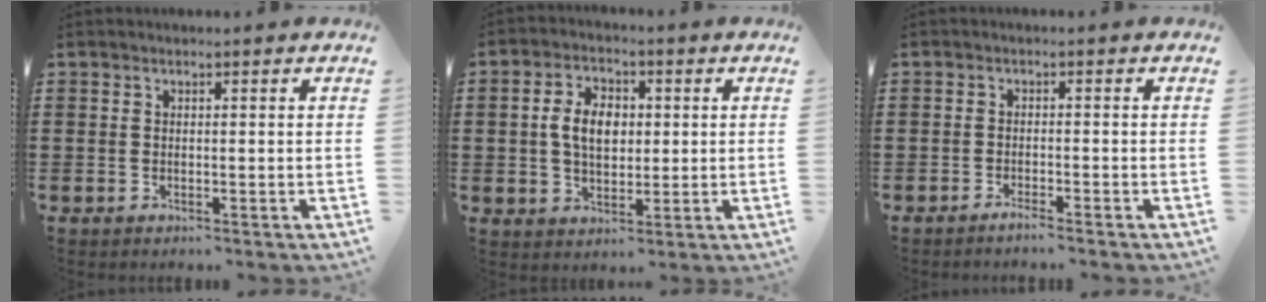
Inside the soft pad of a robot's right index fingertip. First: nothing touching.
{"total": 6.3, "force": [0.4, 4.1, 4.8], "torque": [-0.099, 0.011, 0.000]}
{"total": 1.4, "force": [-1.3, -0.1, 0.5], "torque": [-0.009, -0.001, -0.025]}